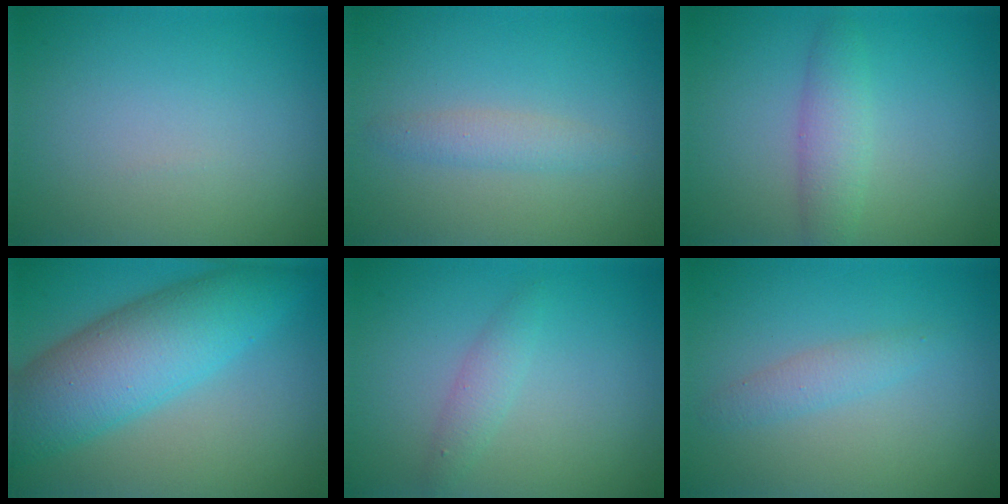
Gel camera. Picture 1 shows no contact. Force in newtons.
{"total": 1.6, "press": 1.6, "slide": 0.0}
{"total": 2.7, "press": 2.7, "slide": 0.1}
{"total": 9.0, "press": 9.0, "slide": 0.1}
{"total": 1.6, "press": 1.6, "slide": 0.1}
{"total": 1.6, "press": 1.6, "slide": 0.1}